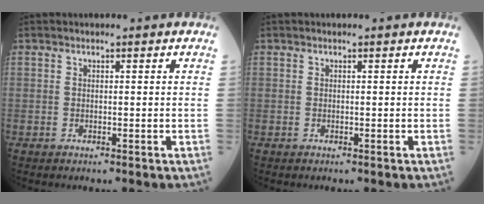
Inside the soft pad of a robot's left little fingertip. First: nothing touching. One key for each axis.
{"total": 0.0}